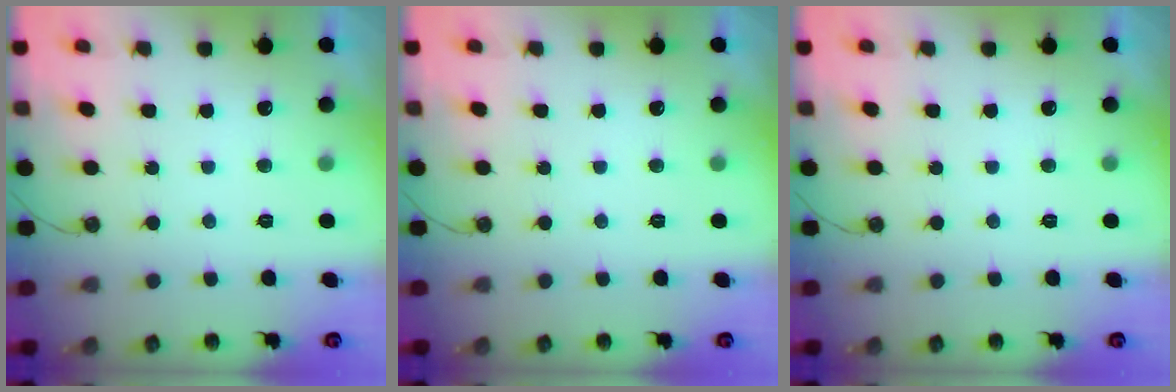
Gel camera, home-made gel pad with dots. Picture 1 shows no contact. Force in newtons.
{"total": 0.0}
{"total": 0.0}